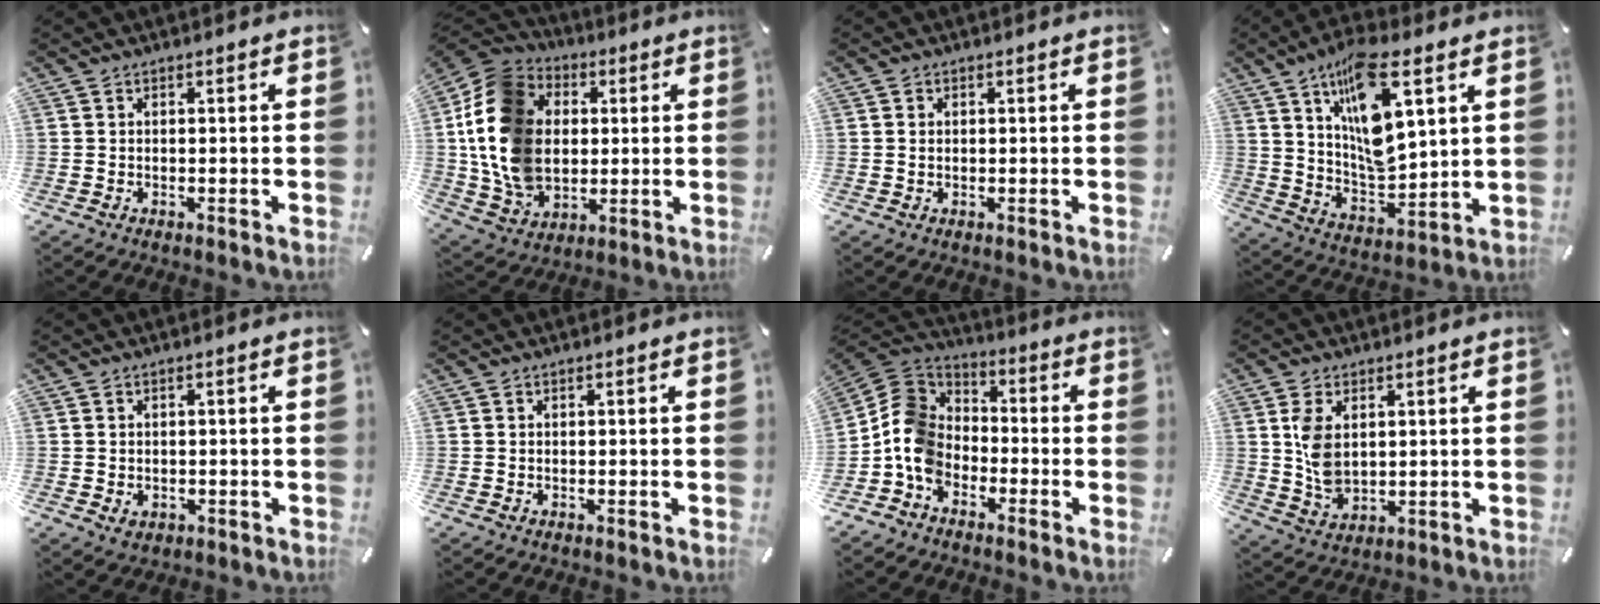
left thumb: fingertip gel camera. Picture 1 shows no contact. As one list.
[{"total": 18.0, "force": [0.9, 14.8, 10.2], "torque": [-0.234, 0.005, 0.019]}, {"total": 0.9, "force": [0.0, 0.8, 0.5], "torque": [-0.012, 0.004, 0.000]}, {"total": 16.0, "force": [8.5, 6.6, 11.8], "torque": [-0.219, -0.035, 0.143]}, {"total": 1.7, "force": [-0.4, 1.5, 0.7], "torque": [-0.013, 0.004, -0.008]}, {"total": 0.0}, {"total": 10.4, "force": [-4.8, 8.1, 4.4], "torque": [-0.110, 0.030, -0.093]}, {"total": 6.9, "force": [1.7, 4.6, 4.9], "torque": [-0.119, -0.005, 0.027]}]